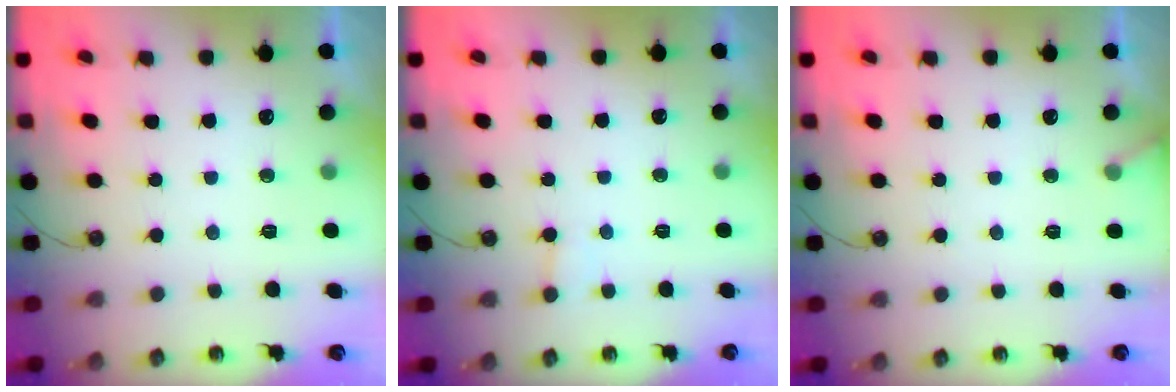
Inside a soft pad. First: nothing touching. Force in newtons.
{"total": 4.3, "press": 4.3, "slide": 0.5}
{"total": 4.9, "press": 4.8, "slide": 0.4}